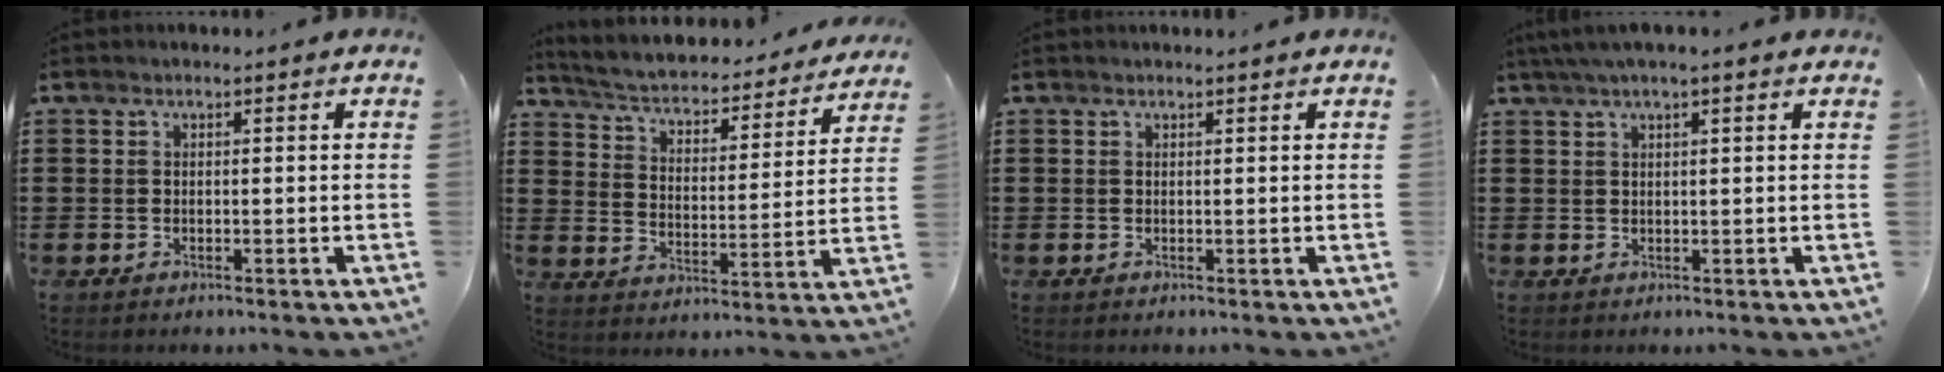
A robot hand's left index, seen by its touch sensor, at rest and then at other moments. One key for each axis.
{"total": 3.4, "fx": 3.2, "fy": 0.2, "fz": 1.0, "tx": -0.039, "ty": -0.032, "tz": 0.045}
{"total": 0.6, "fx": 0.5, "fy": -0.3, "fz": 0.2, "tx": -0.005, "ty": -0.004, "tz": 0.012}
{"total": 2.5, "fx": 1.7, "fy": 0.2, "fz": 1.9, "tx": -0.038, "ty": 0.001, "tz": 0.033}